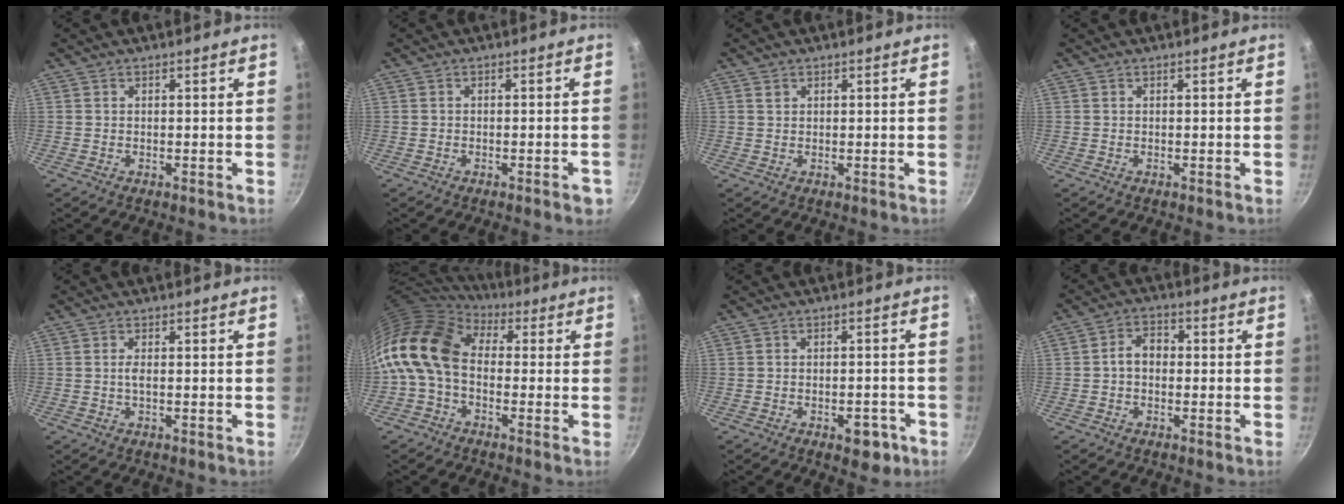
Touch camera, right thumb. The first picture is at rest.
{"total": 2.6, "force": [-1.4, 0.8, 2.0], "torque": [-0.025, 0.010, -0.016]}
{"total": 1.1, "force": [0.5, 0.9, 0.4], "torque": [-0.005, 0.000, 0.008]}
{"total": 0.0}
{"total": 1.4, "force": [0.0, 0.4, 1.3], "torque": [-0.029, 0.001, -0.003]}
{"total": 14.1, "force": [0.3, 9.8, 10.1], "torque": [-0.186, 0.026, -0.018]}
{"total": 5.7, "force": [-2.8, 3.2, 3.9], "torque": [-0.029, 0.022, -0.026]}
{"total": 4.6, "force": [-0.4, 3.4, 3.0], "torque": [-0.033, 0.018, -0.016]}